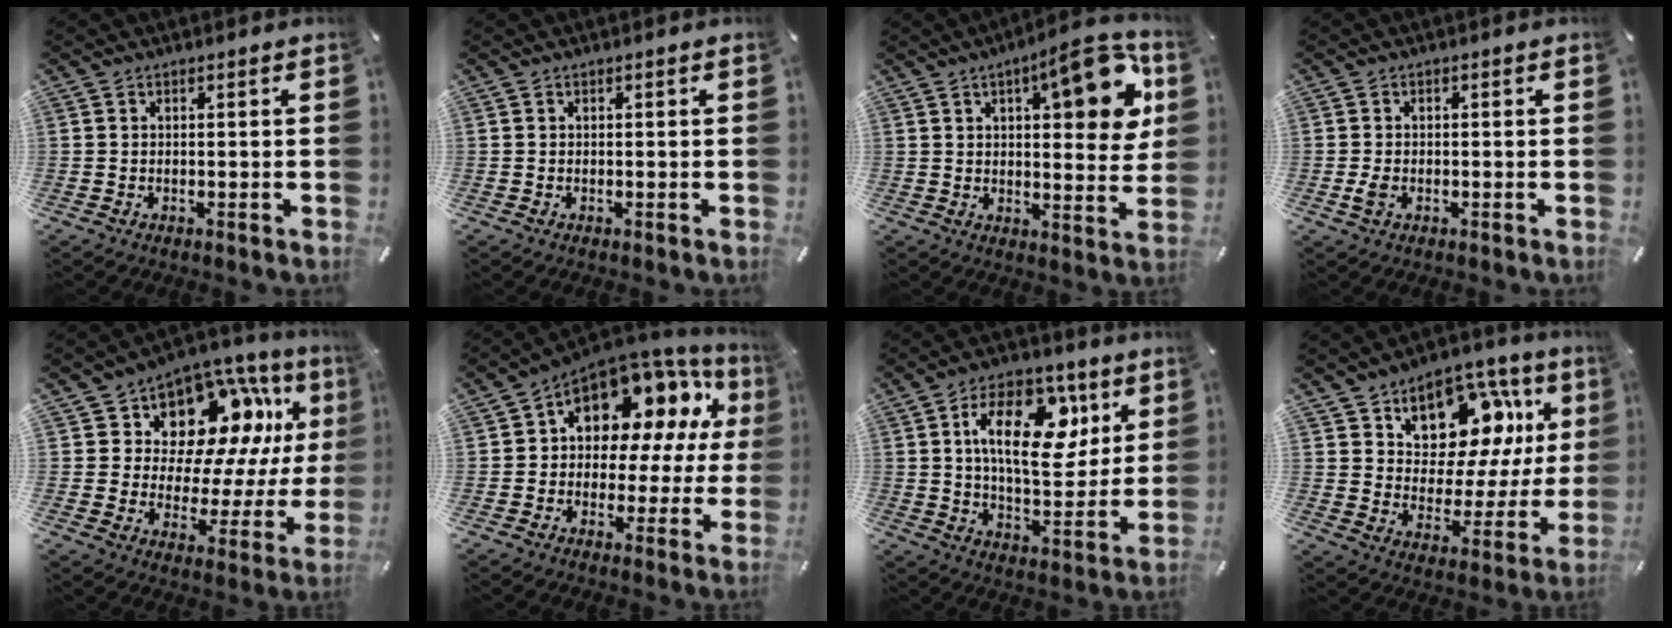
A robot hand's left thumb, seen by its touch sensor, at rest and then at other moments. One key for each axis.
{"total": 0.0}
{"total": 15.5, "fx": 7.0, "fy": 5.7, "fz": 12.6, "tx": -0.153, "ty": -0.035, "tz": 0.107}
{"total": 2.3, "fx": -0.6, "fy": 1.4, "fz": 1.6, "tx": -0.042, "ty": -0.005, "tz": -0.014}
{"total": 14.2, "fx": 7.4, "fy": 9.9, "fz": 6.9, "tx": -0.100, "ty": -0.068, "tz": 0.133}
{"total": 13.7, "fx": 6.2, "fy": 9.3, "fz": 8.0, "tx": -0.122, "ty": -0.053, "tz": 0.107}
{"total": 19.6, "fx": 6.7, "fy": 11.2, "fz": 14.7, "tx": -0.229, "ty": -0.009, "tz": 0.109}
{"total": 13.3, "fx": 8.0, "fy": 8.9, "fz": 5.8, "tx": -0.078, "ty": -0.072, "tz": 0.139}